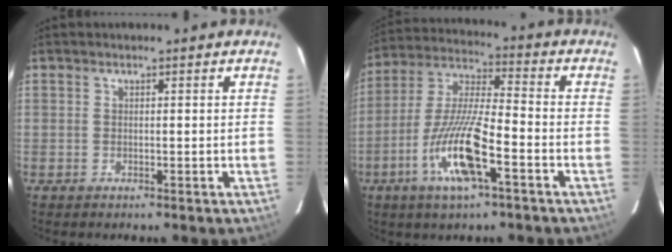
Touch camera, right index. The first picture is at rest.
{"total": 13.8, "force": [-5.8, 2.1, 12.4], "torque": [-0.252, -0.009, -0.108]}